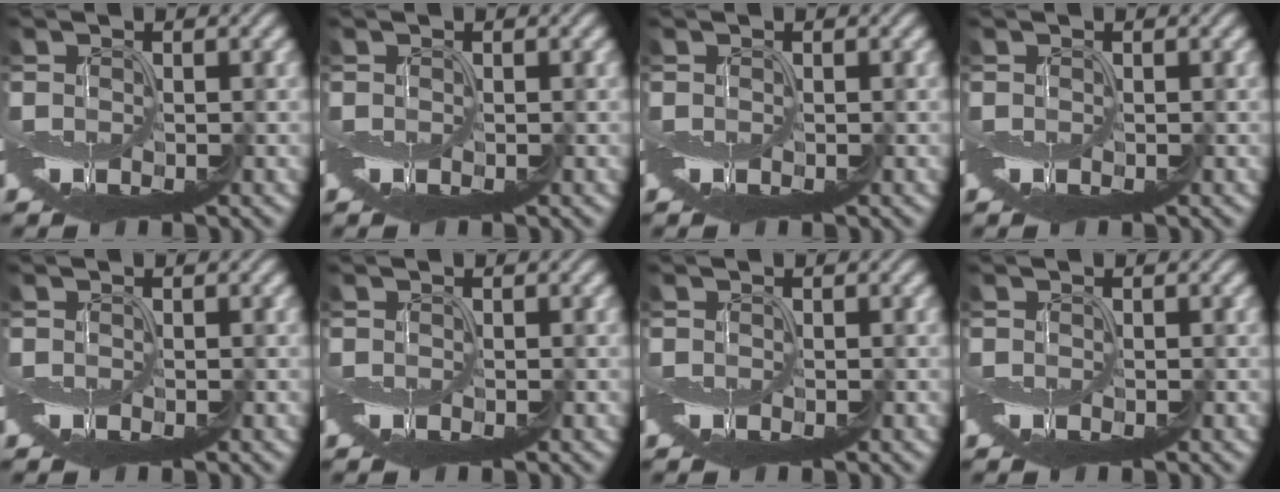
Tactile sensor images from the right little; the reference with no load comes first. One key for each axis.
{"total": 0.0}
{"total": 0.0}
{"total": 0.0}
{"total": 0.0}
{"total": 0.0}
{"total": 0.0}
{"total": 0.0}